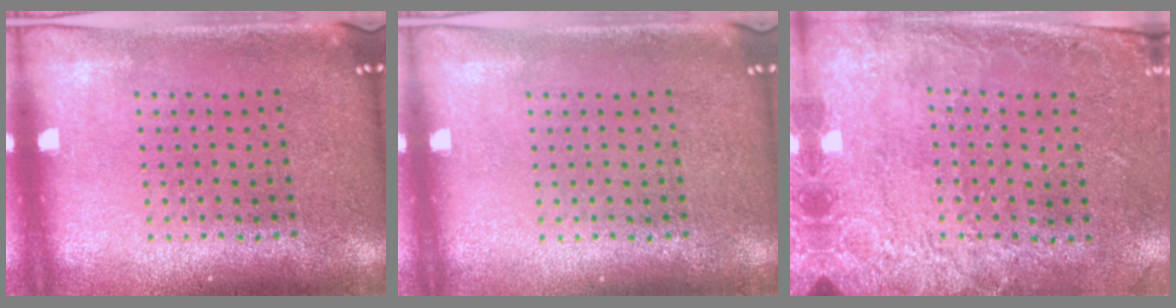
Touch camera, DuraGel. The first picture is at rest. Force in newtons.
{"total": 0.0}
{"total": 2.8, "press": 2.0, "slide": 1.9}